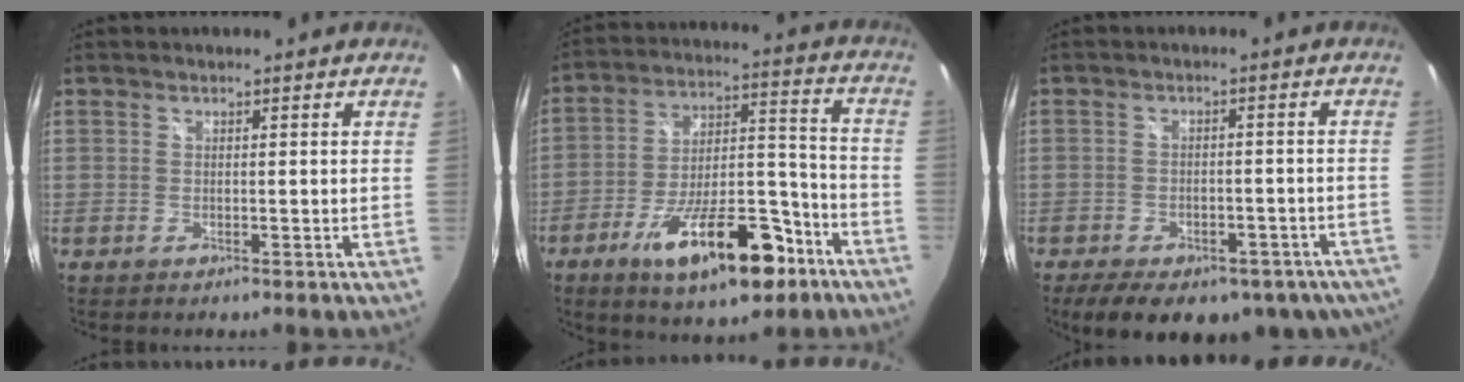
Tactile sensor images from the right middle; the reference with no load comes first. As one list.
[{"total": 19.7, "force": [-11.4, 7.4, 14.3], "torque": [-0.240, 0.003, -0.172]}, {"total": 19.1, "force": [-13.5, 9.3, 9.8], "torque": [-0.178, -0.014, -0.156]}]